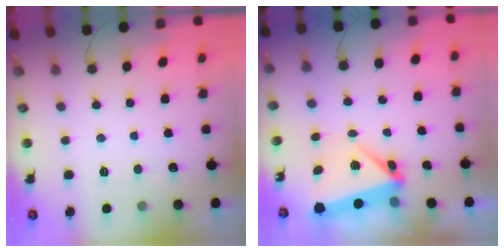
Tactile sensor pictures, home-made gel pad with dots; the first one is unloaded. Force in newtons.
{"total": 6.0, "press": 5.1, "slide": 3.3}